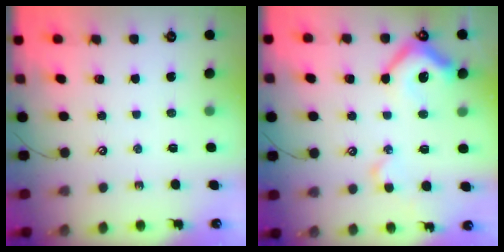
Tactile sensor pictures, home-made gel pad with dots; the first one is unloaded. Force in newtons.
{"total": 9.0, "press": 8.8, "slide": 1.8}